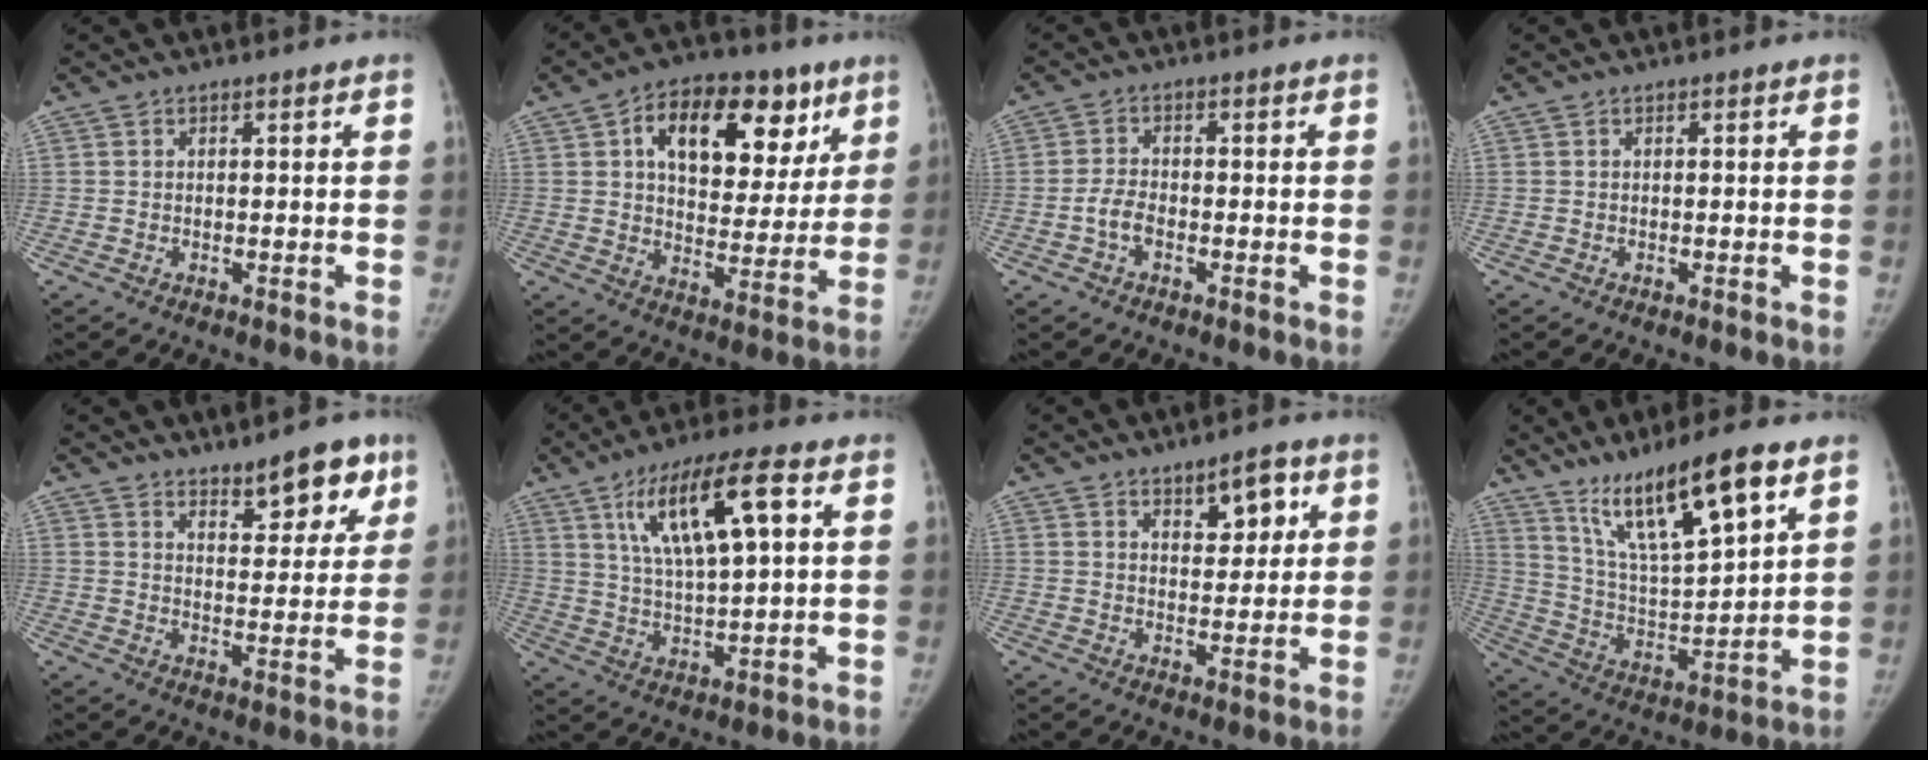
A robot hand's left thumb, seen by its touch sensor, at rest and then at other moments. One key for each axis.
{"total": 20.2, "fx": 8.4, "fy": 12.1, "fz": 13.8, "tx": -0.153, "ty": -0.005, "tz": 0.126}
{"total": 3.3, "fx": -1.3, "fy": 1.9, "fz": 2.3, "tx": -0.048, "ty": 0.015, "tz": -0.028}
{"total": 0.0}
{"total": 9.8, "fx": 6.8, "fy": 4.1, "fz": 5.7, "tx": -0.040, "ty": -0.039, "tz": 0.099}
{"total": 15.2, "fx": 5.6, "fy": 4.3, "fz": 13.4, "tx": -0.231, "ty": -0.005, "tz": 0.100}
{"total": 6.8, "fx": 3.4, "fy": 3.3, "fz": 4.9, "tx": -0.045, "ty": -0.020, "tz": 0.050}
{"total": 18.0, "fx": 11.2, "fy": 3.6, "fz": 13.7, "tx": -0.225, "ty": -0.052, "tz": 0.214}